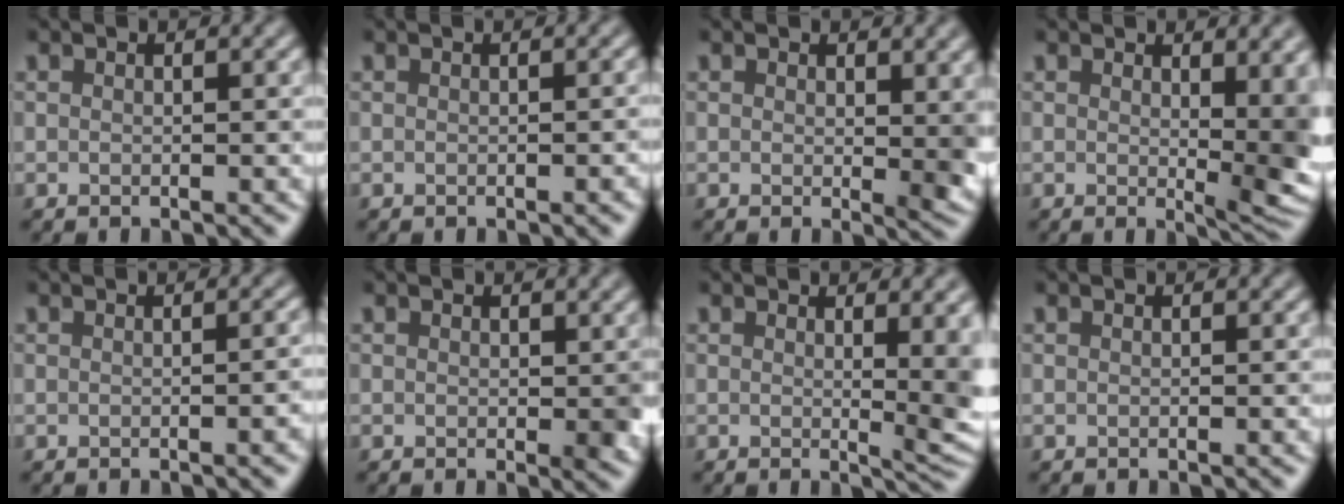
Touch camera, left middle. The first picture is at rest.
{"total": 0.6, "force": [-0.3, 0.2, 0.5], "torque": [-0.010, -0.003, -0.002]}
{"total": 3.6, "force": [1.1, 1.7, 3.0], "torque": [-0.032, -0.007, 0.018]}
{"total": 7.5, "force": [1.3, 2.8, 6.8], "torque": [-0.074, -0.016, 0.030]}
{"total": 2.0, "force": [-0.5, 0.5, 1.8], "torque": [-0.012, 0.000, 0.001]}
{"total": 1.5, "force": [0.3, 0.9, 1.2], "torque": [-0.014, -0.005, 0.006]}
{"total": 6.0, "force": [1.0, 2.1, 5.5], "torque": [-0.048, -0.011, 0.020]}
{"total": 0.0}